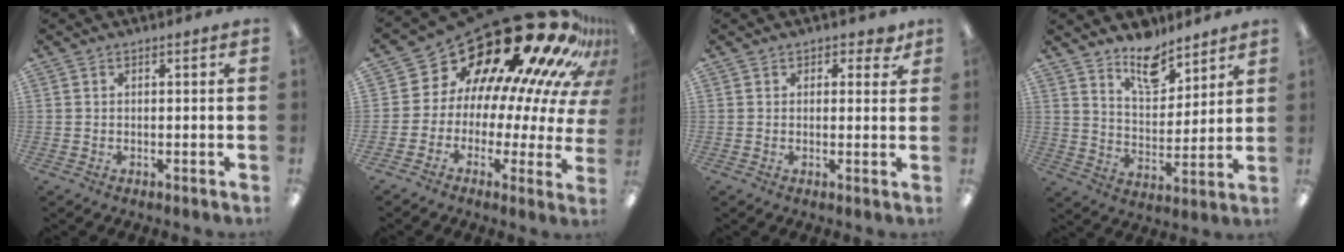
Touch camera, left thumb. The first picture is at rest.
{"total": 25.3, "force": [17.5, 11.0, 14.7], "torque": [-0.208, -0.160, 0.322]}
{"total": 2.5, "force": [1.6, 1.7, 1.0], "torque": [-0.005, -0.002, 0.026]}
{"total": 10.9, "force": [8.9, 4.8, 4.0], "torque": [-0.052, -0.063, 0.161]}